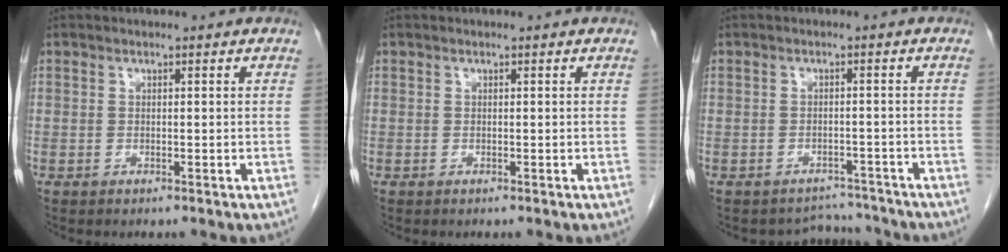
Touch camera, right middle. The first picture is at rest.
{"total": 0.0}
{"total": 3.8, "force": [-3.4, 1.2, -1.0], "torque": [0.015, 0.016, -0.042]}